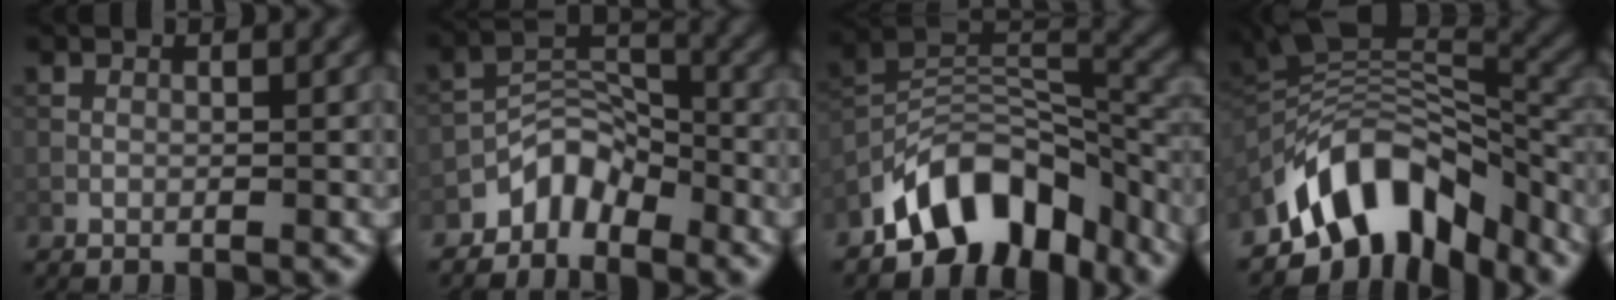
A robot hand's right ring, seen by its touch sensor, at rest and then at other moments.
{"total": 3.8, "force": [-3.0, 1.9, 1.1], "torque": [-0.009, 0.014, -0.061]}
{"total": 9.1, "force": [-6.4, 4.5, 4.6], "torque": [-0.054, 0.002, -0.123]}
{"total": 10.3, "force": [-6.5, 5.1, 6.1], "torque": [-0.093, 0.013, -0.125]}